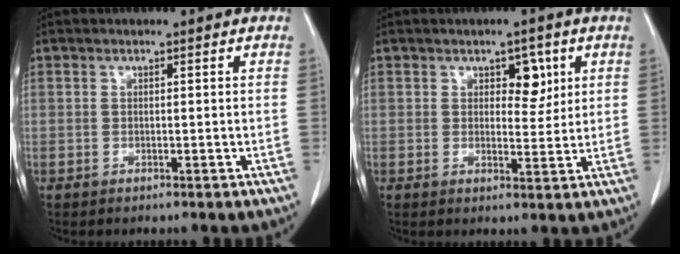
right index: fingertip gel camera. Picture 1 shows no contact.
{"total": 4.0, "force": [1.7, 2.2, 2.8], "torque": [-0.032, 0.003, 0.025]}